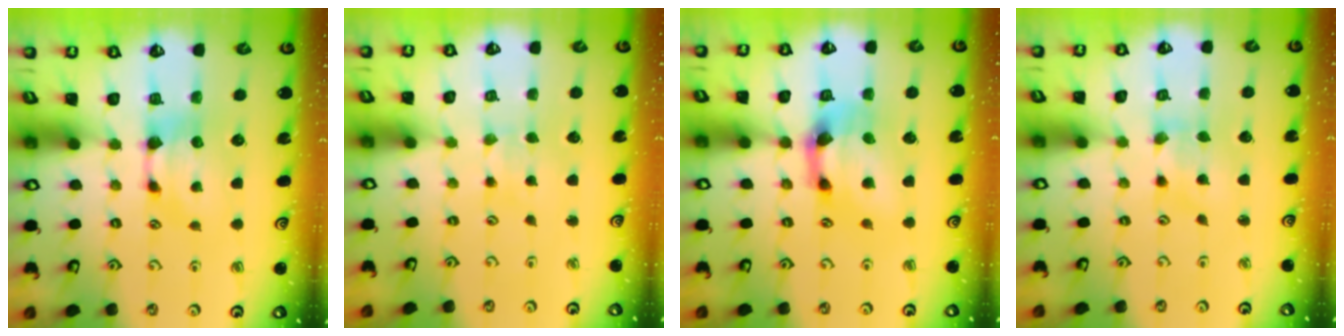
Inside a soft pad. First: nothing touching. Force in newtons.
{"total": 3.1, "press": 3.1, "slide": 0.2}
{"total": 5.9, "press": 5.5, "slide": 2.2}
{"total": 2.1, "press": 1.8, "slide": 1.0}